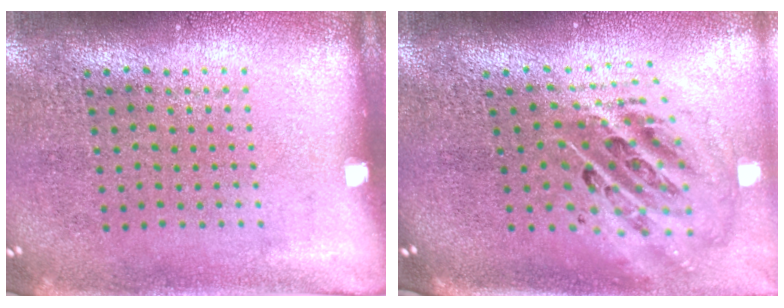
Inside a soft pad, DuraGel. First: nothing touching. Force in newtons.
{"total": 2.7, "press": 1.9, "slide": 2.0}